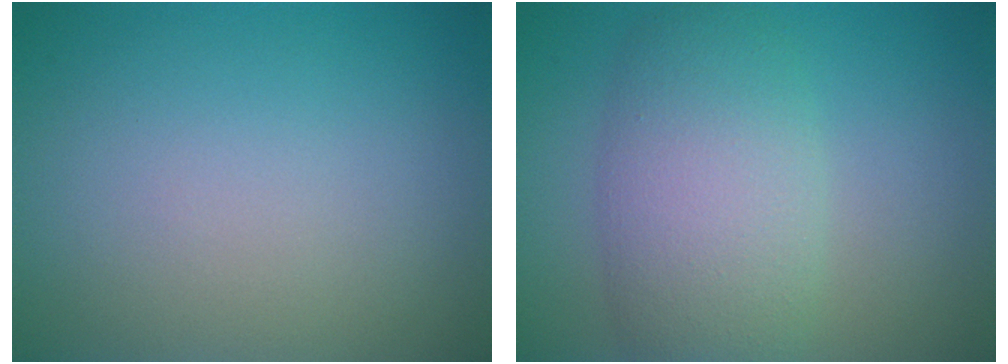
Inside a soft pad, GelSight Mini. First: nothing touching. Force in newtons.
{"total": 6.4, "press": 6.4, "slide": 0.2}